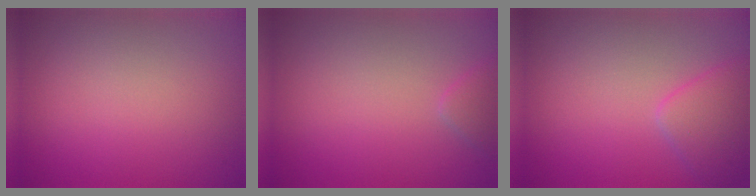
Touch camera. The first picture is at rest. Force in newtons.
{"total": 1.1, "press": 1.1, "slide": 0.1}
{"total": 2.7, "press": 2.7, "slide": 0.1}